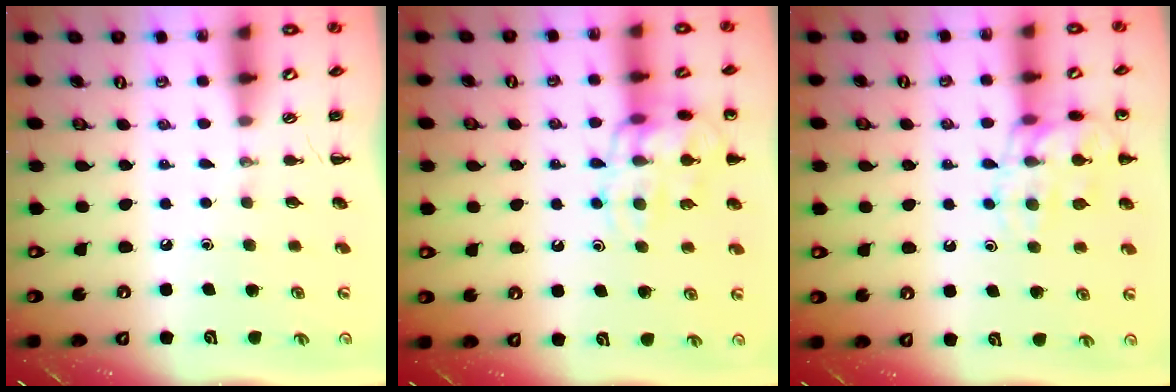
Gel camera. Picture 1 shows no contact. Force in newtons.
{"total": 13.6, "press": 13.5, "slide": 1.4}
{"total": 13.5, "press": 13.5, "slide": 1.2}